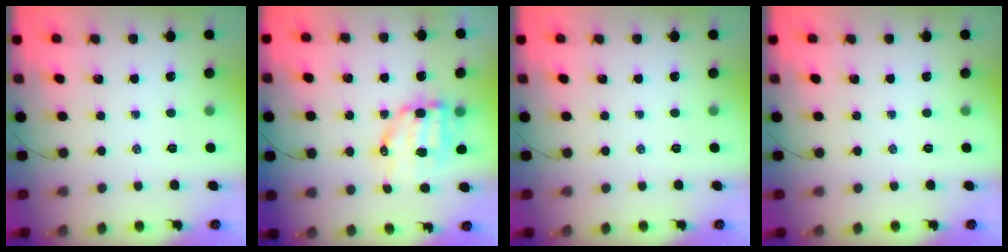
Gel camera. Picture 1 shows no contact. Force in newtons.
{"total": 10.0, "press": 9.8, "slide": 1.9}
{"total": 0.0}
{"total": 0.0}